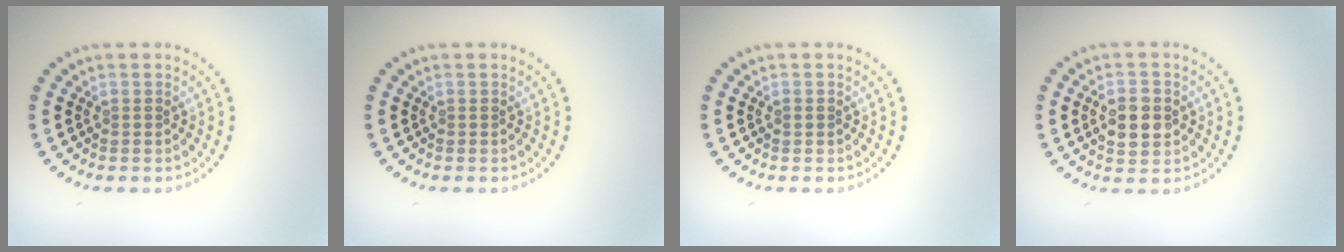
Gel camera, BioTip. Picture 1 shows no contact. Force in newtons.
{"total": 0.0}
{"total": 0.5, "press": 0.5, "slide": 0.1}
{"total": 3.5, "press": 3.5, "slide": 0.2}